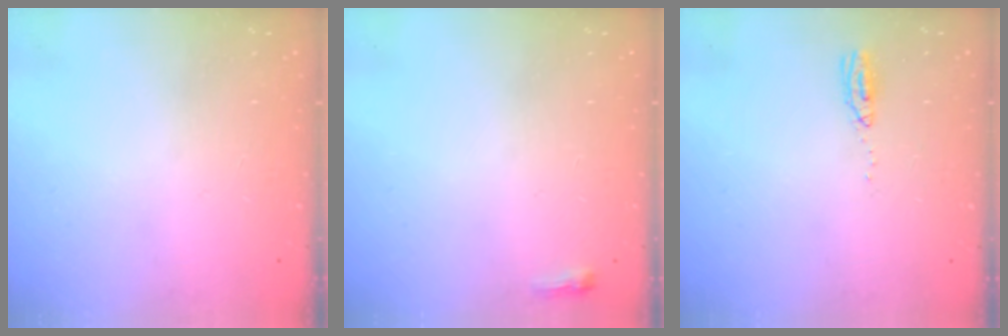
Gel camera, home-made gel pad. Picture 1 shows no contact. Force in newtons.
{"total": 2.6, "press": 2.5, "slide": 0.6}
{"total": 9.3, "press": 5.1, "slide": 7.7}